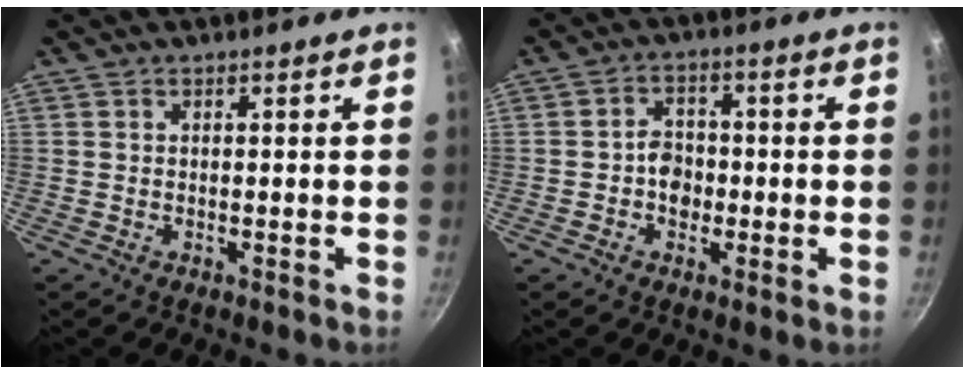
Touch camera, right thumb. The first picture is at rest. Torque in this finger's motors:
{"motor_torque": [0.09, 1.16, 0.42, -0.17, 0.07]}